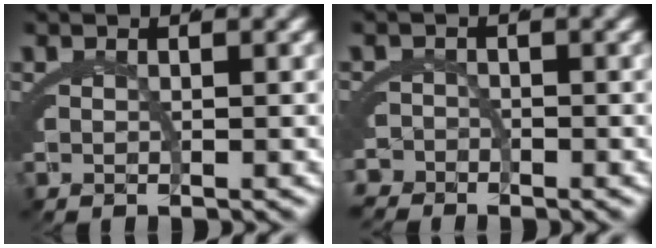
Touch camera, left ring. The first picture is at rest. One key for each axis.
{"total": 2.5, "fx": -2.4, "fy": 0.8, "fz": -0.4, "tx": 0.013, "ty": -0.015, "tz": -0.042}